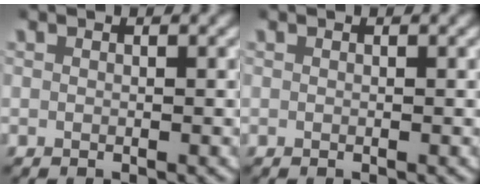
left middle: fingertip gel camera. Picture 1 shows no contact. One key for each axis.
{"total": 0.0}